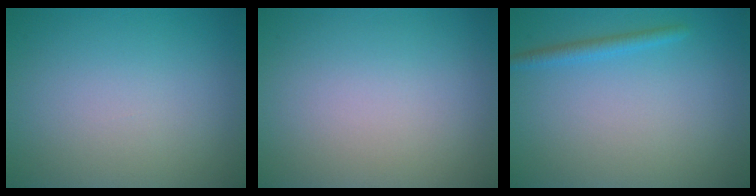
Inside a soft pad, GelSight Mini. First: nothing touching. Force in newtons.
{"total": 0.0}
{"total": 1.5, "press": 1.4, "slide": 0.1}